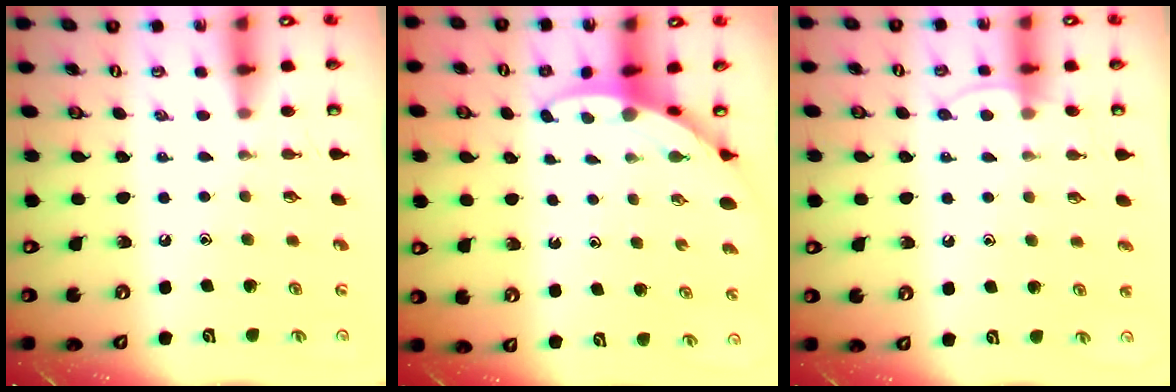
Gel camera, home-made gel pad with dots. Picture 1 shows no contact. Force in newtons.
{"total": 3.3, "press": 3.3, "slide": 0.3}
{"total": 5.7, "press": 5.7, "slide": 0.6}